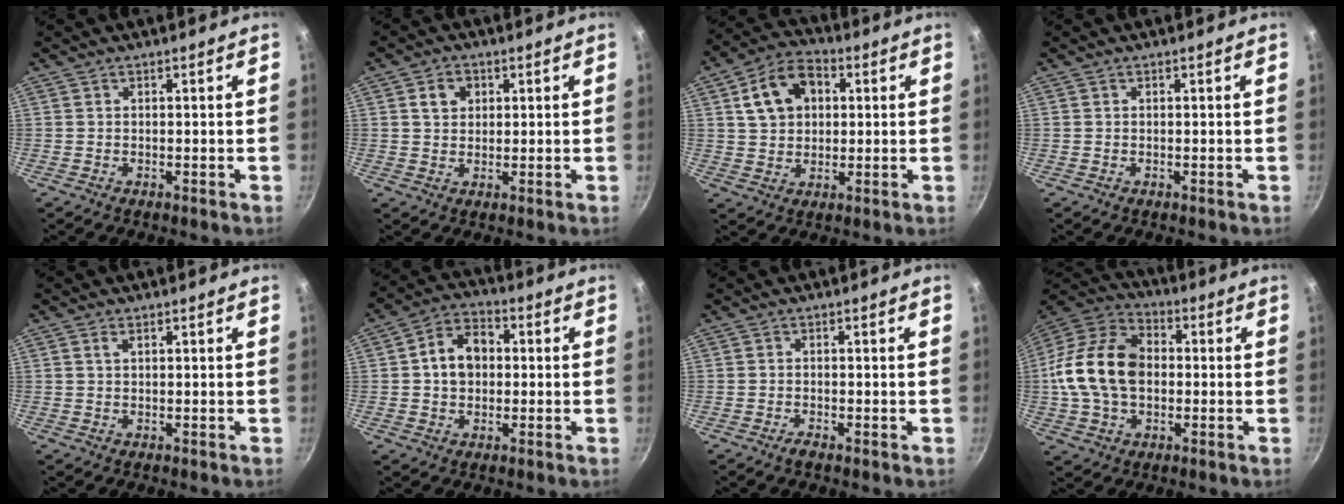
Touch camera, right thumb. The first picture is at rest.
{"total": 4.2, "force": [1.3, 3.4, 2.1], "torque": [-0.016, 0.003, 0.021]}
{"total": 11.7, "force": [3.2, 8.5, 7.4], "torque": [-0.104, 0.017, 0.044]}
{"total": 0.0}
{"total": 1.1, "force": [0.5, 0.6, 0.8], "torque": [-0.013, 0.001, 0.008]}
{"total": 9.1, "force": [0.7, 6.9, 5.8], "torque": [-0.066, 0.020, -0.001]}
{"total": 1.1, "force": [-0.8, 0.3, 0.7], "torque": [-0.017, 0.003, -0.020]}
{"total": 17.9, "force": [-0.1, 12.5, 12.8], "torque": [-0.223, 0.033, -0.016]}